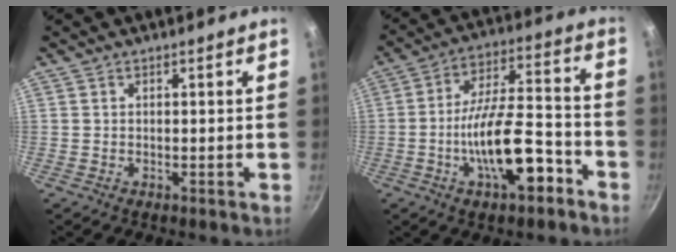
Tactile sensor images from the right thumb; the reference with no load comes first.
{"total": 15.6, "force": [-6.7, 5.7, 12.9], "torque": [-0.192, 0.049, -0.113]}